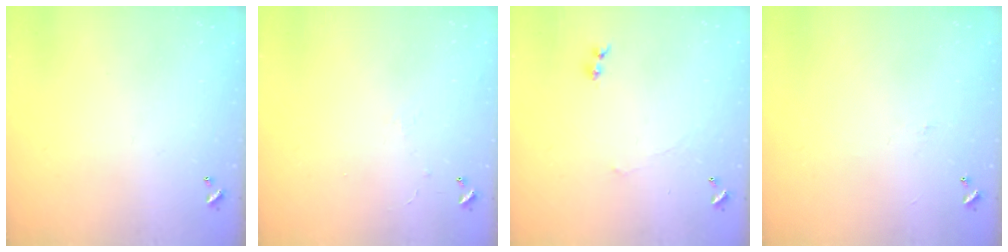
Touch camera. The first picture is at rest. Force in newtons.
{"total": 0.9, "press": 0.7, "slide": 0.5}
{"total": 0.7, "press": 0.1, "slide": 0.7}
{"total": 1.8, "press": 1.7, "slide": 0.6}